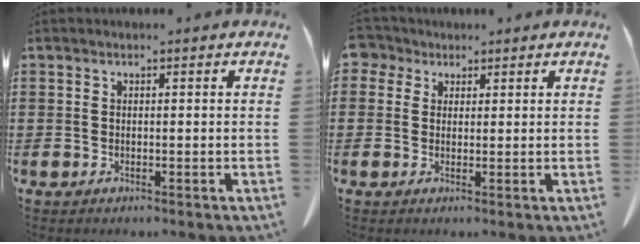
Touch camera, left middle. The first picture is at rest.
{"total": 2.6, "force": [1.6, 2.0, 0.6], "torque": [-0.015, 0.006, 0.027]}